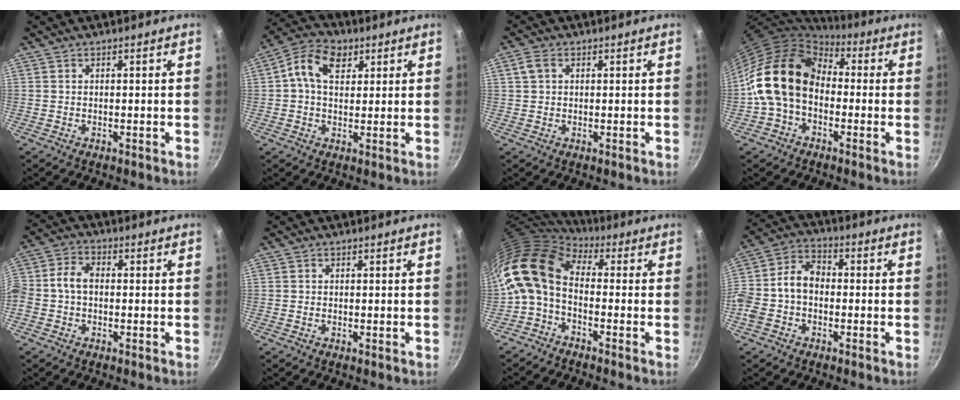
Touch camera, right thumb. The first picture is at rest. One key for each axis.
{"total": 9.0, "fx": 2.8, "fy": 6.2, "fz": 5.9, "tx": -0.087, "ty": 0.007, "tz": 0.034}
{"total": 3.0, "fx": 0.9, "fy": 2.2, "fz": 1.8, "tx": -0.032, "ty": 0.006, "tz": 0.014}
{"total": 15.6, "fx": -0.6, "fy": 11.6, "fz": 10.4, "tx": -0.162, "ty": 0.039, "tz": -0.029}
{"total": 6.0, "fx": -0.9, "fy": 4.4, "fz": 4.0, "tx": -0.082, "ty": 0.026, "tz": -0.033}
{"total": 0.0}
{"total": 11.5, "fx": -0.1, "fy": 7.3, "fz": 8.9, "tx": -0.169, "ty": 0.023, "tz": -0.021}
{"total": 9.8, "fx": -1.6, "fy": 6.9, "fz": 6.7, "tx": -0.116, "ty": 0.041, "tz": -0.049}